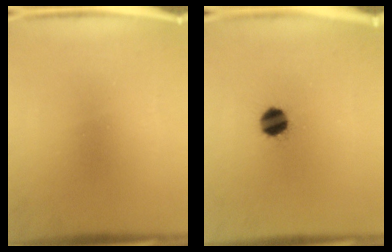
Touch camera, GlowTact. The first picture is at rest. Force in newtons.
{"total": 6.4}